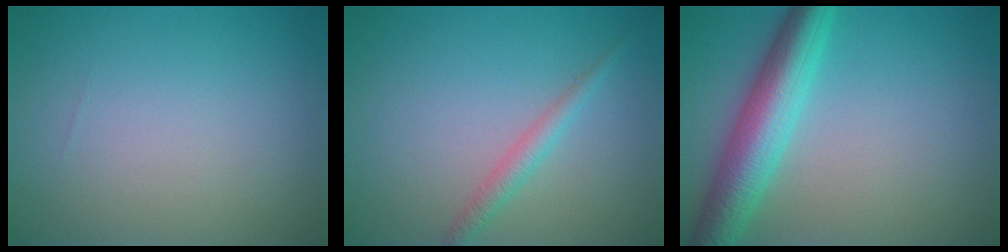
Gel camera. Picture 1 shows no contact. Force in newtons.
{"total": 1.7, "press": 1.7, "slide": 0.1}
{"total": 6.5, "press": 6.5, "slide": 0.1}